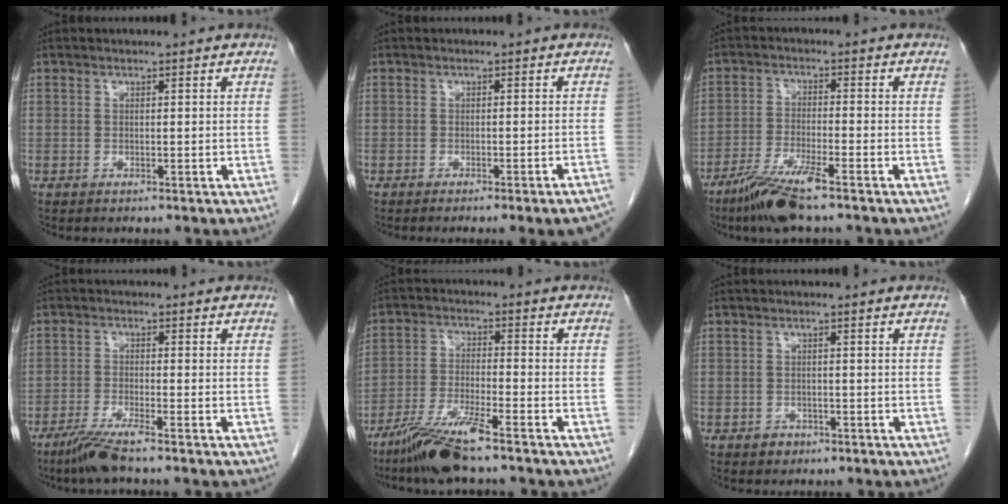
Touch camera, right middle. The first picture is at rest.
{"total": 7.6, "force": [-6.6, -0.7, 3.6], "torque": [-0.022, -0.013, -0.080]}
{"total": 7.7, "force": [-5.5, 0.3, 5.4], "torque": [-0.109, -0.022, -0.108]}
{"total": 4.9, "force": [-3.7, -0.5, 3.1], "torque": [-0.068, -0.016, -0.077]}
{"total": 8.8, "force": [-6.7, 0.0, 5.7], "torque": [-0.115, -0.028, -0.128]}
{"total": 1.5, "force": [-1.0, 1.1, 0.3], "torque": [-0.007, 0.003, -0.012]}